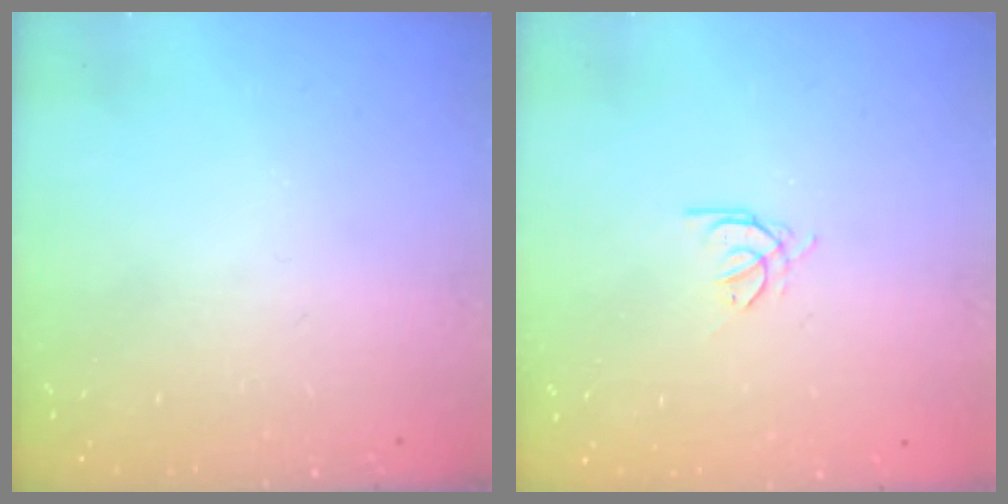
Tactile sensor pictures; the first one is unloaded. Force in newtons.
{"total": 1.2, "press": 1.1, "slide": 0.4}